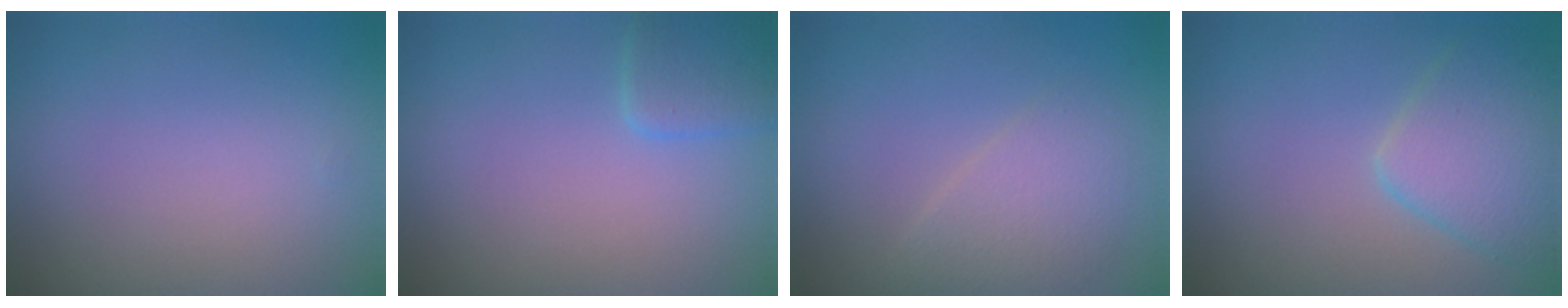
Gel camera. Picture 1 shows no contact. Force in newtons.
{"total": 2.1, "press": 2.1, "slide": 0.1}
{"total": 2.6, "press": 2.5, "slide": 0.2}
{"total": 3.9, "press": 3.9, "slide": 0.2}